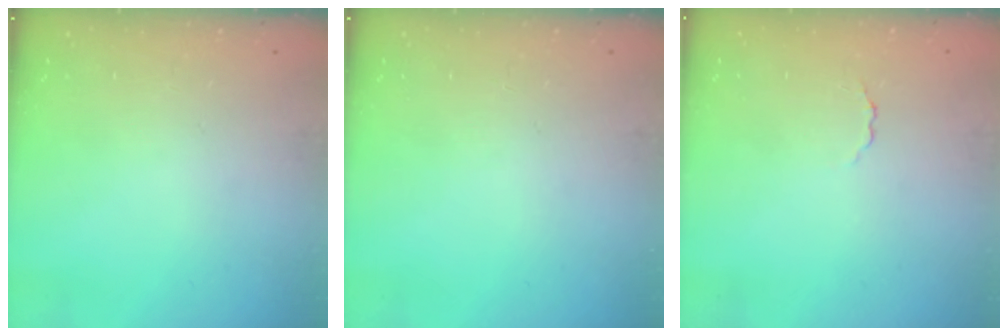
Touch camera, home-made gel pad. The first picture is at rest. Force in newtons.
{"total": 0.0}
{"total": 2.0, "press": 1.9, "slide": 0.6}